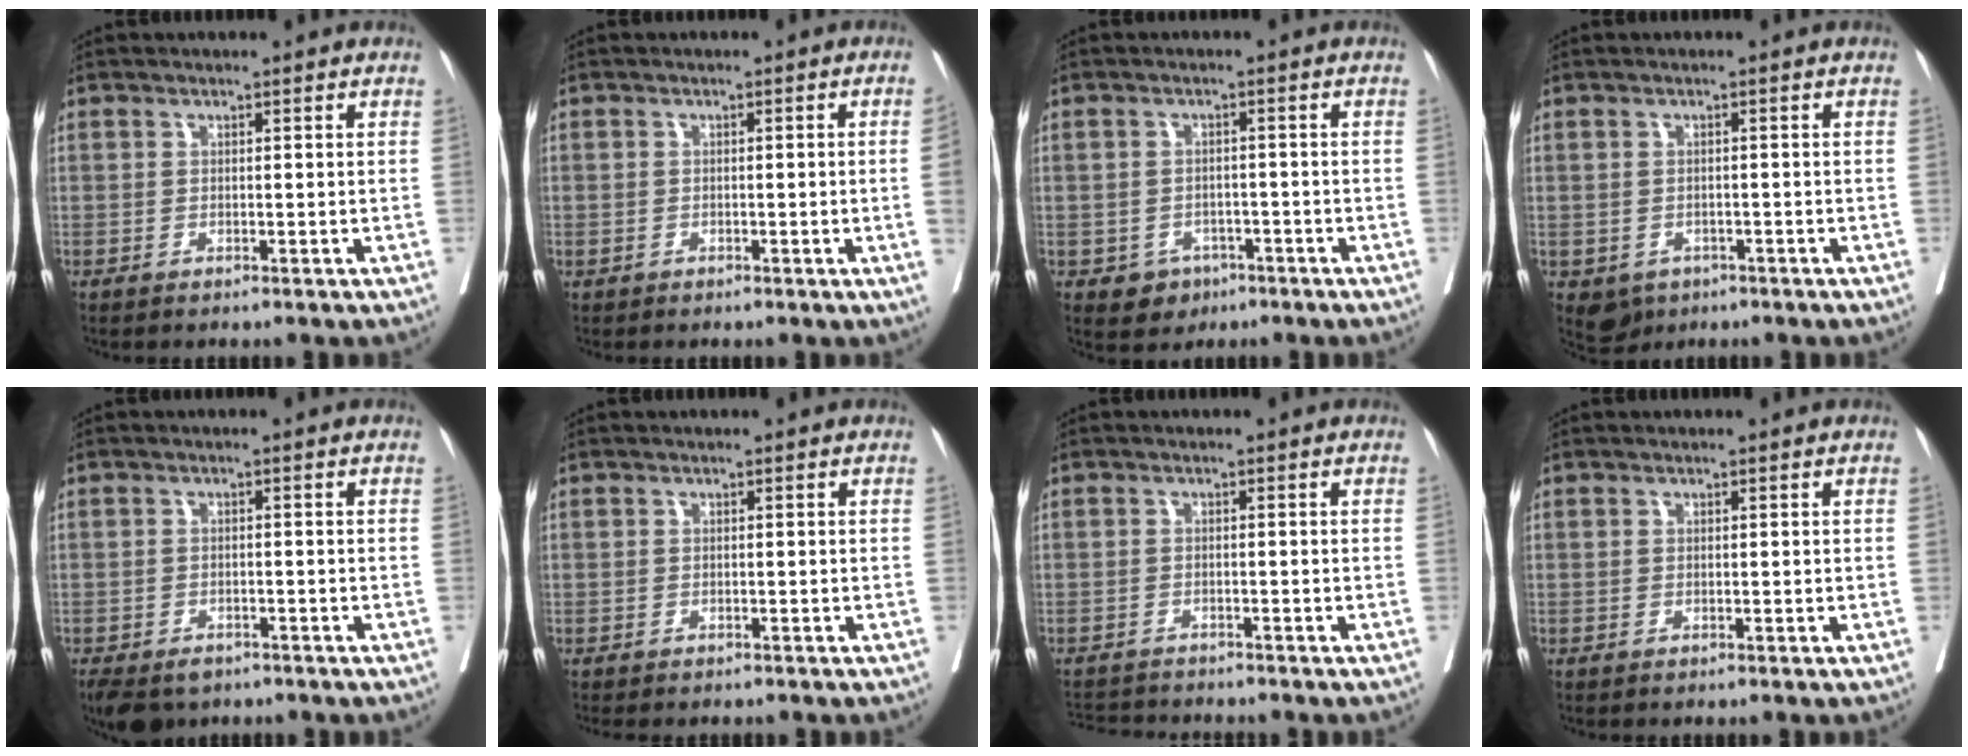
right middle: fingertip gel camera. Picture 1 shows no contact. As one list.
[{"total": 1.5, "force": [-0.4, 0.2, 1.4], "torque": [-0.025, 0.008, -0.004]}, {"total": 3.6, "force": [-1.9, 3.0, 0.8], "torque": [-0.007, 0.008, -0.021]}, {"total": 4.1, "force": [-2.1, 3.3, 1.2], "torque": [-0.013, 0.000, -0.025]}, {"total": 8.1, "force": [-5.4, 4.8, 3.6], "torque": [-0.079, -0.013, -0.077]}, {"total": 2.8, "force": [-2.4, 1.1, 0.9], "torque": [-0.012, -0.006, -0.032]}, {"total": 5.2, "force": [-5.1, 0.6, 0.8], "torque": [-0.009, -0.011, -0.082]}, {"total": 0.0}]